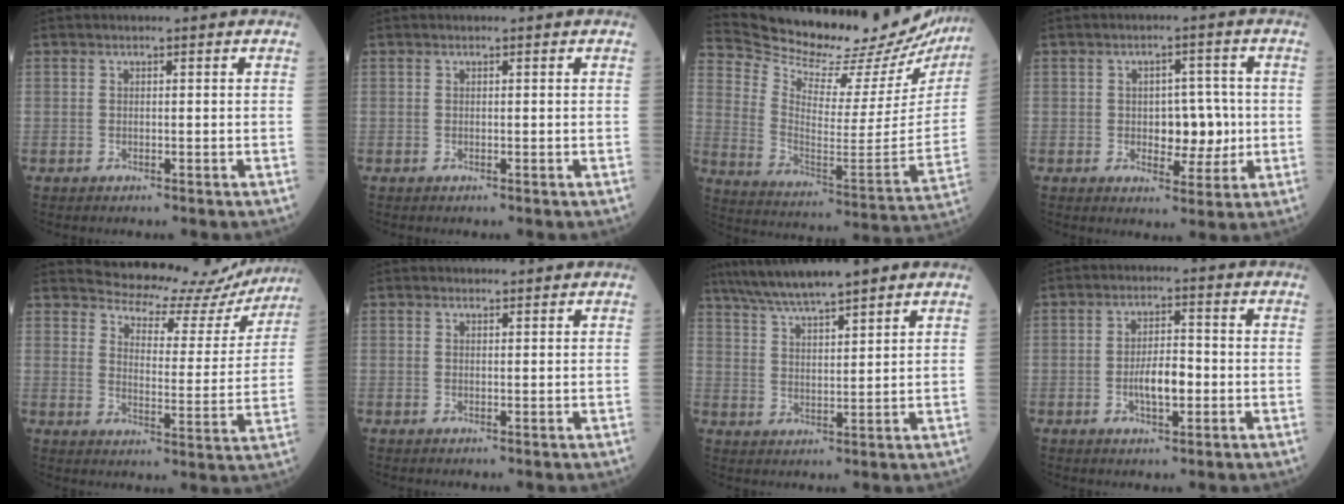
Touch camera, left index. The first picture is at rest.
{"total": 0.0}
{"total": 28.8, "force": [26.7, 5.1, 9.4], "torque": [-0.169, -0.102, 0.360]}
{"total": 5.8, "force": [-0.3, 3.3, 4.8], "torque": [-0.064, 0.009, 0.002]}
{"total": 16.1, "force": [15.2, 4.8, 2.1], "torque": [-0.009, -0.032, 0.170]}
{"total": 1.1, "force": [1.1, 0.1, 0.0], "torque": [-0.010, 0.001, 0.018]}
{"total": 10.4, "force": [8.7, 0.4, 5.7], "torque": [-0.104, 0.027, 0.152]}
{"total": 5.1, "force": [-1.1, 1.7, 4.7], "torque": [-0.088, 0.003, -0.021]}